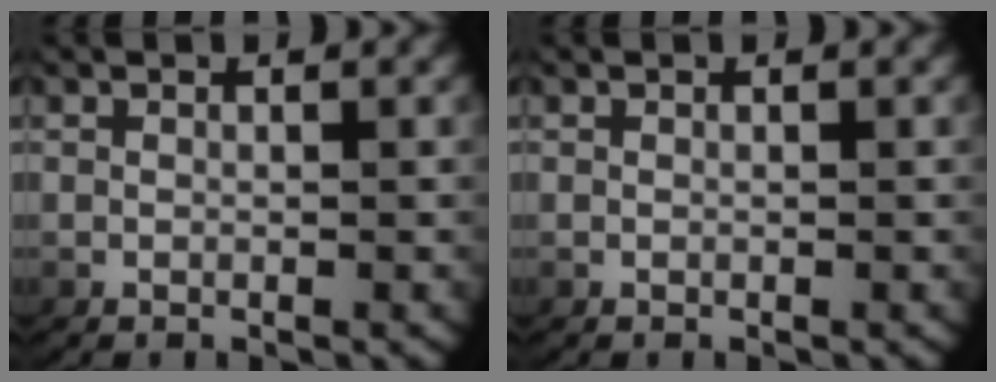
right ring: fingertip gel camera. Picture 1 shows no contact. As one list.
[{"total": 0.0}]